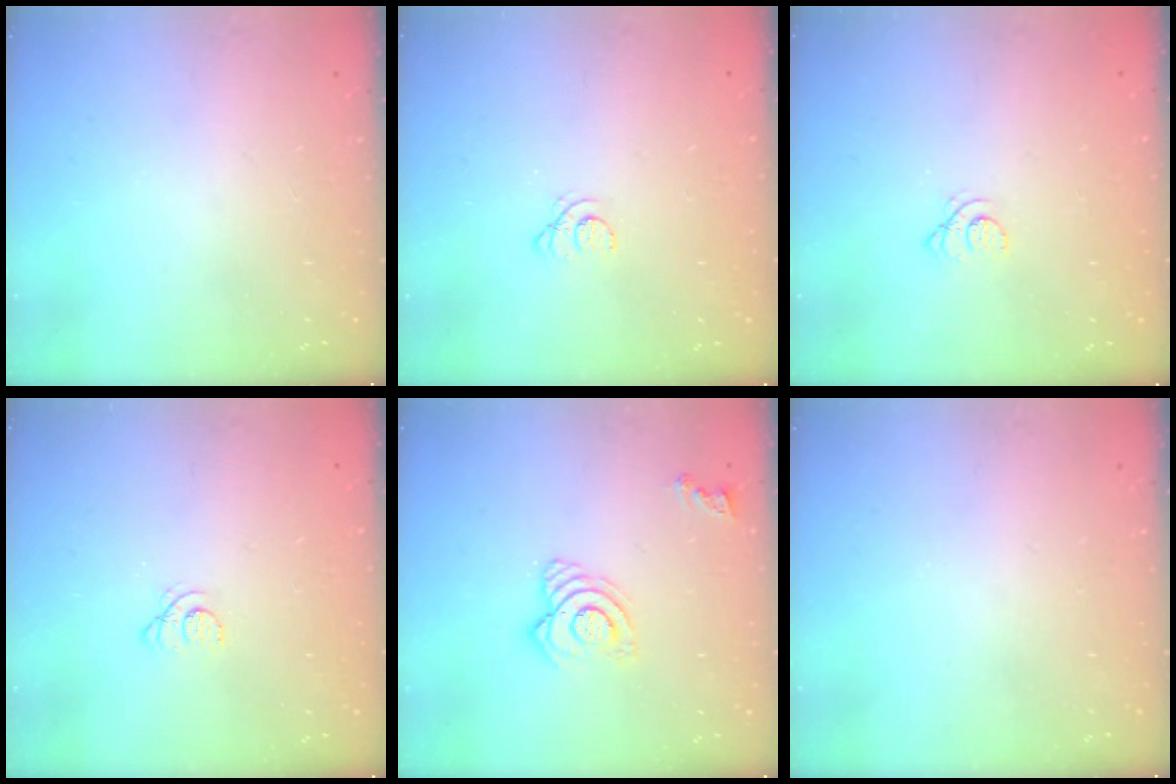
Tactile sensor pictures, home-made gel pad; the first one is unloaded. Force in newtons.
{"total": 1.5, "press": 1.5, "slide": 0.2}
{"total": 1.6, "press": 1.6, "slide": 0.2}
{"total": 1.5, "press": 1.5, "slide": 0.2}
{"total": 10.2, "press": 10.2, "slide": 1.2}
{"total": 0.0}